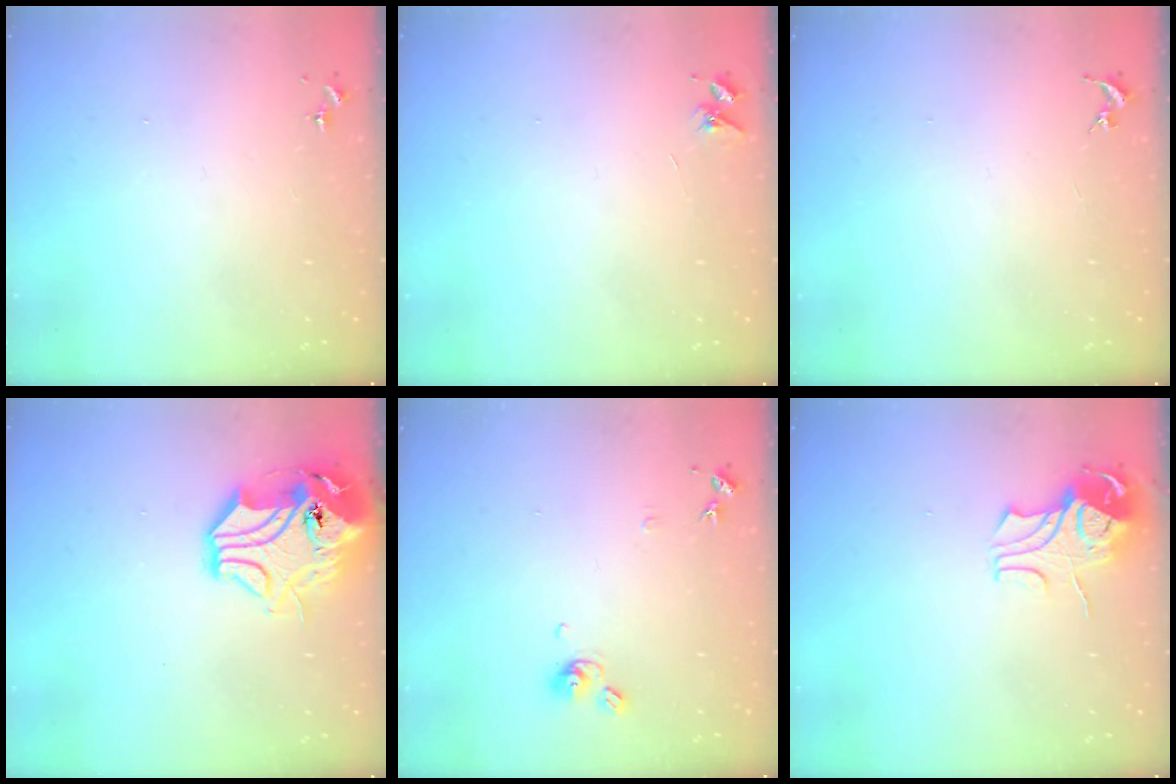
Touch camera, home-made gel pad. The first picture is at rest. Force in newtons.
{"total": 3.6, "press": 3.6, "slide": 0.5}
{"total": 0.0}
{"total": 17.8, "press": 17.5, "slide": 2.8}
{"total": 7.9, "press": 7.9, "slide": 0.8}
{"total": 9.4, "press": 9.4, "slide": 1.1}